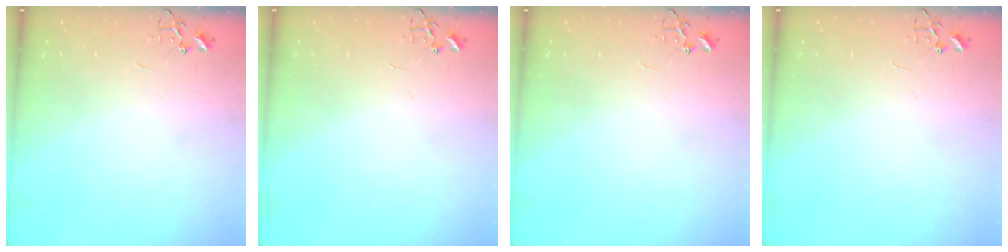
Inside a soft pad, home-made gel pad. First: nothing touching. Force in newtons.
{"total": 0.0}
{"total": 0.0}
{"total": 0.0}